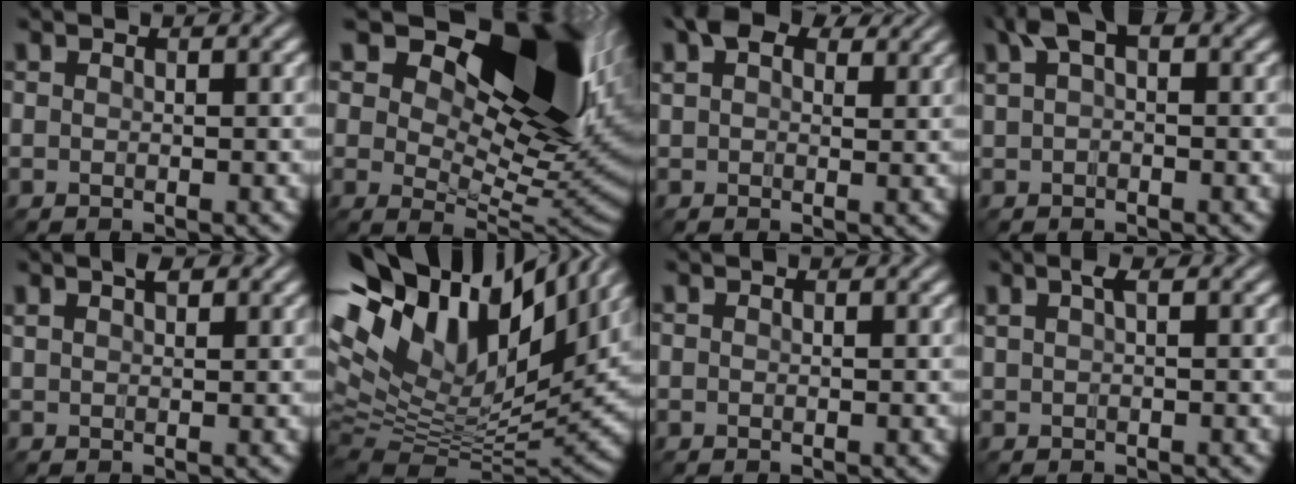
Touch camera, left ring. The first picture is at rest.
{"total": 15.4, "force": [7.8, 6.9, 11.2], "torque": [-0.156, 0.005, 0.123]}
{"total": 4.5, "force": [3.0, 2.4, 2.4], "torque": [-0.042, 0.009, 0.045]}
{"total": 3.3, "force": [1.6, 1.4, 2.4], "torque": [-0.039, 0.014, 0.022]}
{"total": 1.8, "force": [1.3, 0.7, 1.1], "torque": [-0.017, 0.003, 0.023]}
{"total": 17.7, "force": [7.8, 9.5, 12.8], "torque": [-0.264, 0.031, 0.137]}
{"total": 0.0}
{"total": 1.1, "force": [0.6, 0.2, 1.0], "torque": [-0.024, 0.004, 0.010]}